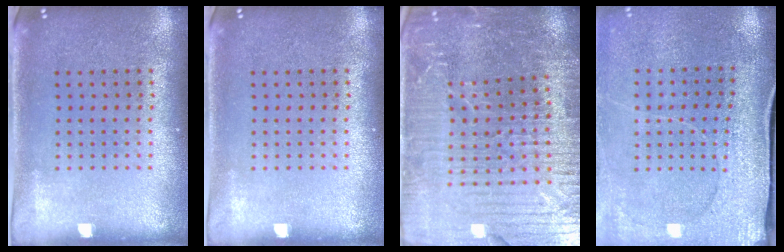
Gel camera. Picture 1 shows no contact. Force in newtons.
{"total": 0.0}
{"total": 5.3, "press": 4.8, "slide": 2.0}
{"total": 2.9, "press": 2.8, "slide": 0.7}